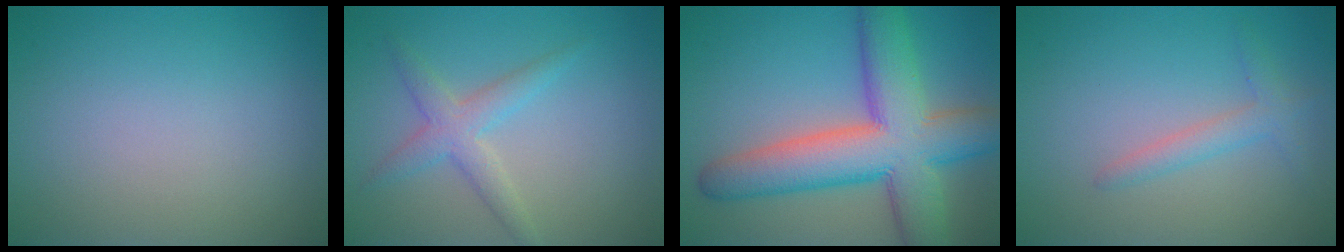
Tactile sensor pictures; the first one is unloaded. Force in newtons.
{"total": 2.8, "press": 2.8, "slide": 0.0}
{"total": 11.2, "press": 11.2, "slide": 0.6}
{"total": 2.0, "press": 2.0, "slide": 0.1}